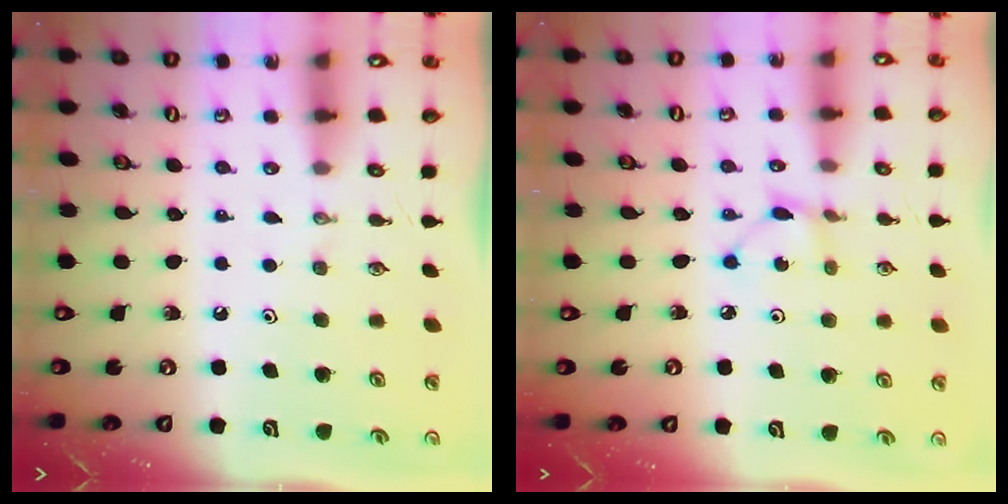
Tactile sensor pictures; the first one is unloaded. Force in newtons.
{"total": 1.9, "press": 1.9, "slide": 0.2}